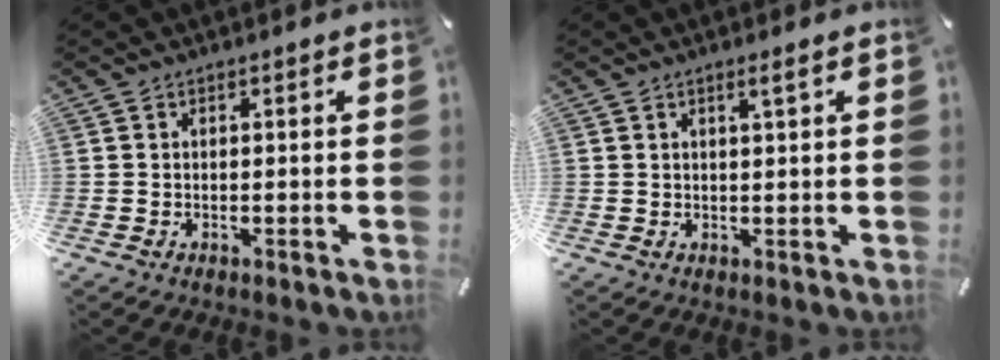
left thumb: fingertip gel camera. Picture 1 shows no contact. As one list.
[{"total": 2.2, "force": [1.3, 0.1, 1.8], "torque": [-0.037, 0.000, 0.020]}]